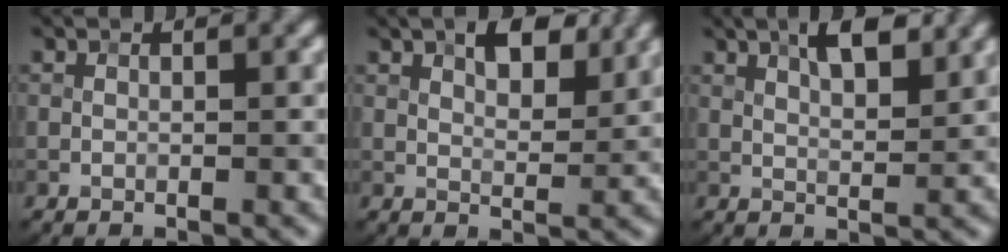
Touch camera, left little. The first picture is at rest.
{"total": 5.4, "force": [2.9, 2.2, 3.9], "torque": [-0.055, 0.008, 0.044]}
{"total": 5.2, "force": [2.8, 1.7, 4.0], "torque": [-0.059, 0.008, 0.041]}